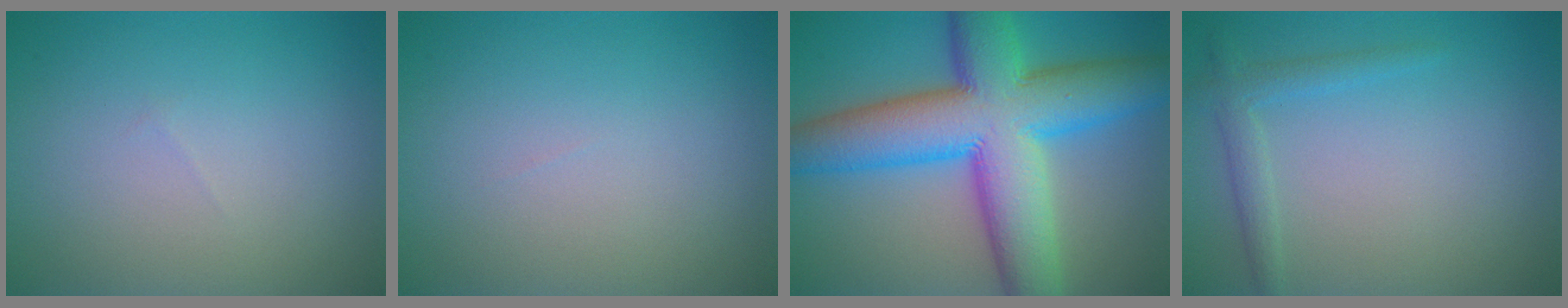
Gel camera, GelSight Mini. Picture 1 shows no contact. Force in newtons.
{"total": 0.0}
{"total": 13.9, "press": 13.9, "slide": 0.2}
{"total": 1.2, "press": 1.2, "slide": 0.1}